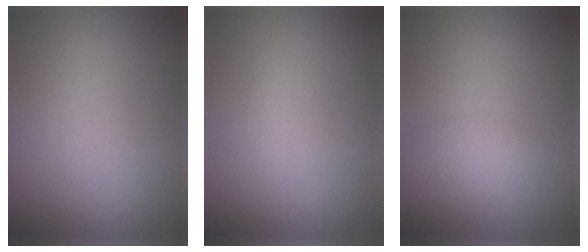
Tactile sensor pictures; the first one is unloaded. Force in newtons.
{"total": 0.6, "press": 0.6, "slide": 0.1}
{"total": 2.0, "press": 2.0, "slide": 0.1}